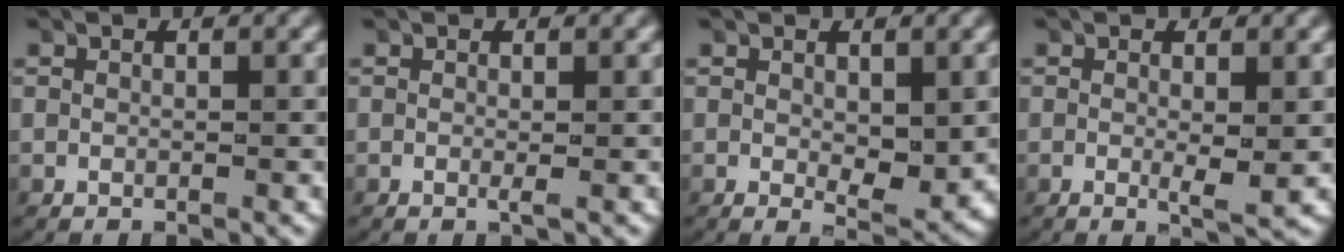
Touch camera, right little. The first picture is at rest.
{"total": 0.6, "force": [-0.1, 0.0, 0.6], "torque": [-0.013, -0.003, -0.003]}
{"total": 2.4, "force": [0.1, 1.0, 2.2], "torque": [-0.038, -0.022, 0.011]}
{"total": 2.0, "force": [-0.1, 0.3, 2.0], "torque": [-0.041, -0.013, 0.001]}